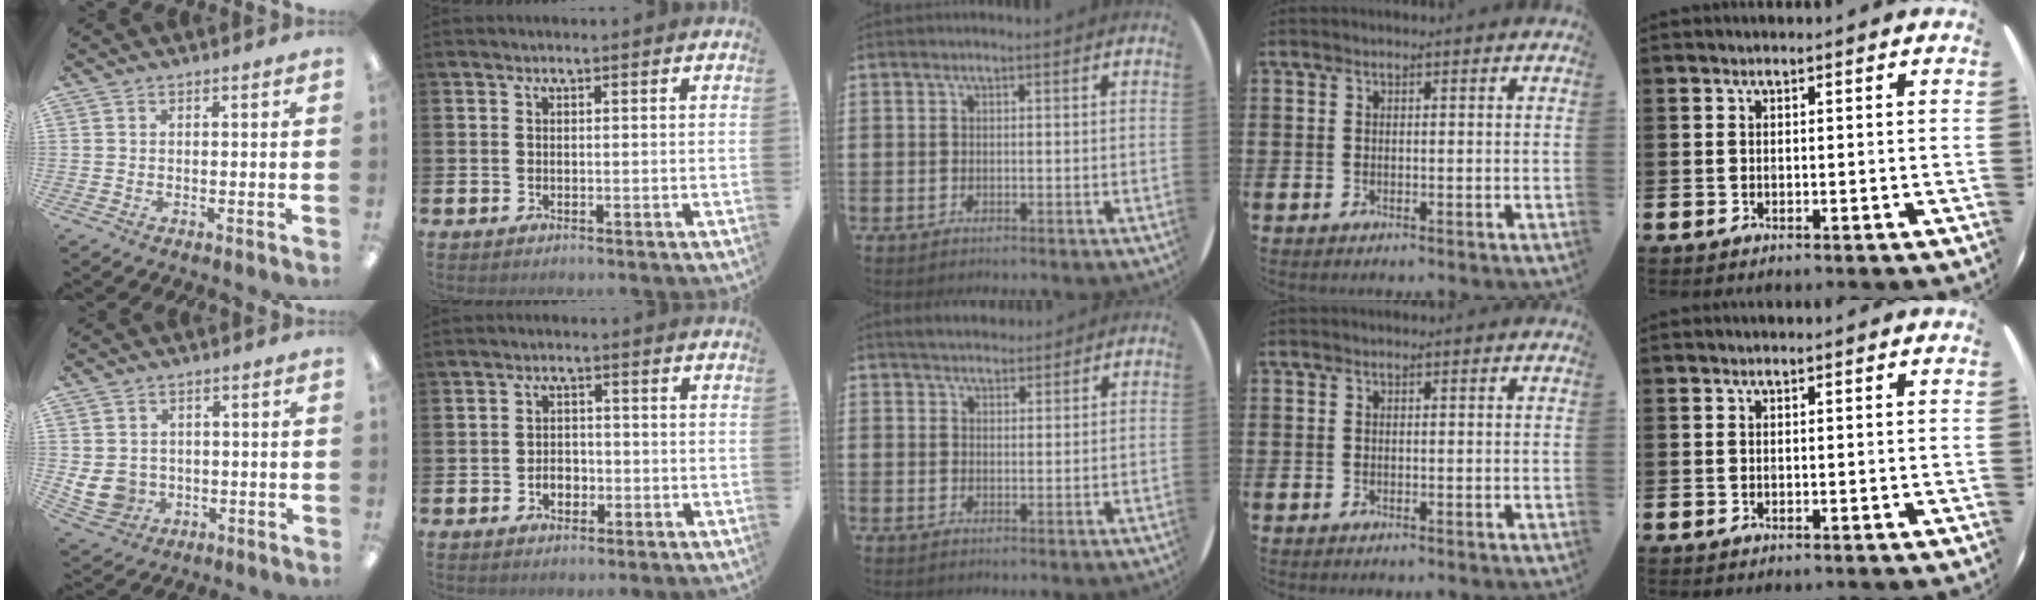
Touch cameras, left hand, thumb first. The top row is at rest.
{"thumb": {"total": 7.5, "force": [-0.4, 6.9, 2.9], "torque": [-0.079, 0.001, -0.005]}, "index": {"total": 2.5, "force": [-0.9, 1.9, 1.4], "torque": [-0.016, -0.002, -0.023]}, "middle": {"total": 2.9, "force": [2.8, 0.7, 0.2], "torque": [-0.002, -0.005, 0.051]}}